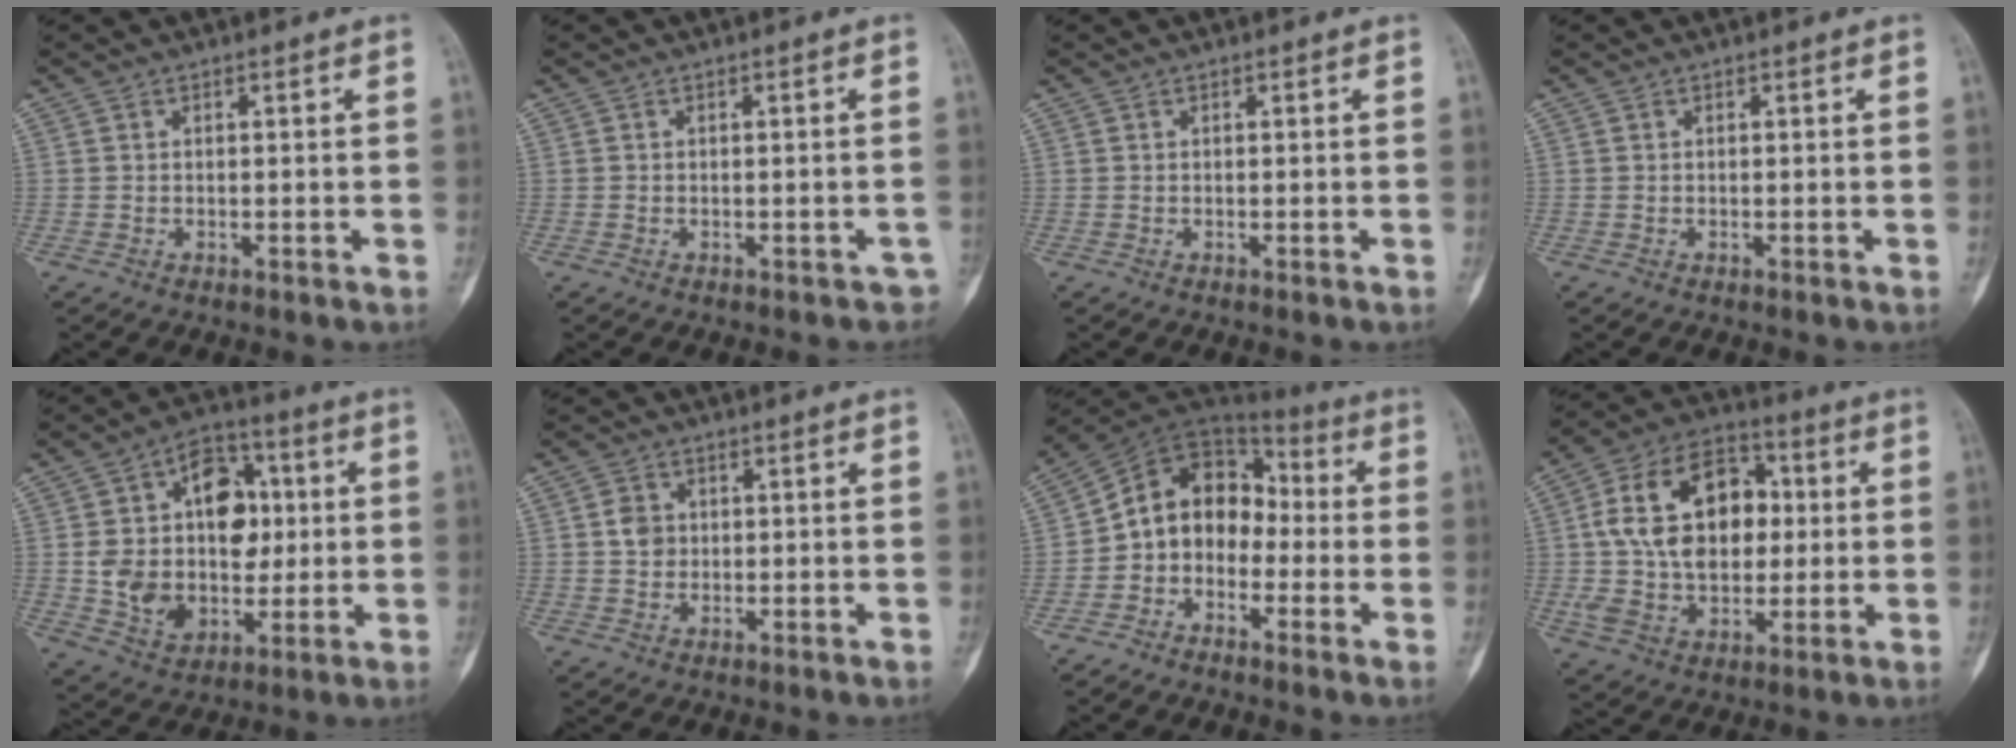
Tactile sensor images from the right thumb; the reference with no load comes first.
{"total": 0.9, "force": [-0.5, 0.7, 0.1], "torque": [0.004, 0.011, -0.006]}
{"total": 0.0}
{"total": 0.0}
{"total": 18.6, "force": [2.0, 13.1, 13.0], "torque": [-0.156, 0.016, 0.041]}
{"total": 3.6, "force": [0.5, 3.1, 1.8], "torque": [-0.019, 0.001, 0.006]}
{"total": 12.0, "force": [-2.3, 9.6, 6.7], "torque": [-0.077, 0.066, -0.058]}
{"total": 20.3, "force": [2.4, 13.6, 14.8], "torque": [-0.230, 0.023, 0.043]}